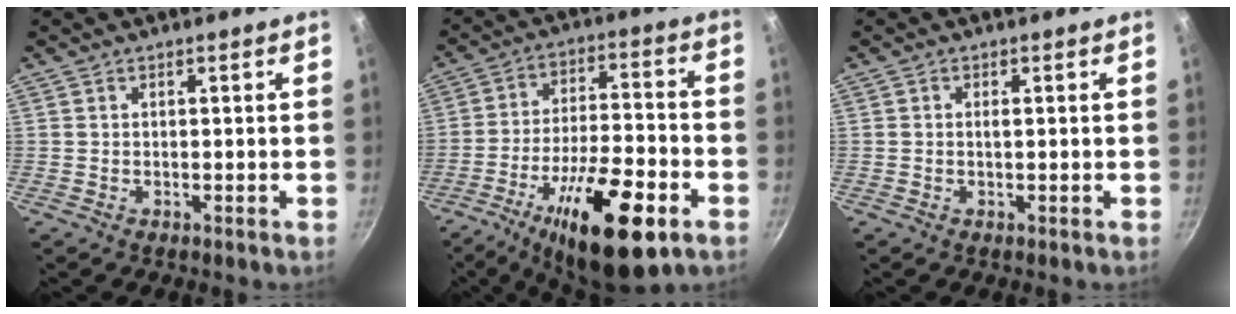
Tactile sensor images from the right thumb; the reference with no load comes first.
{"total": 21.8, "force": [-10.4, 7.4, 17.7], "torque": [-0.276, 0.034, -0.164]}
{"total": 0.8, "force": [0.1, 0.3, 0.7], "torque": [-0.014, 0.001, 0.000]}